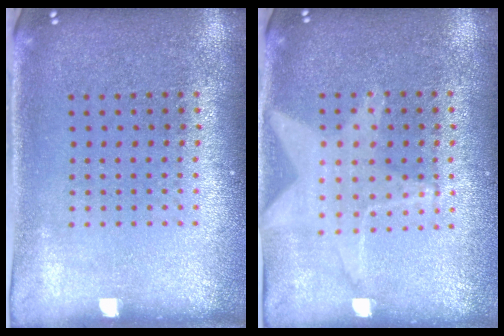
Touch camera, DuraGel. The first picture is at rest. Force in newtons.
{"total": 1.0, "press": 1.0, "slide": 0.2}